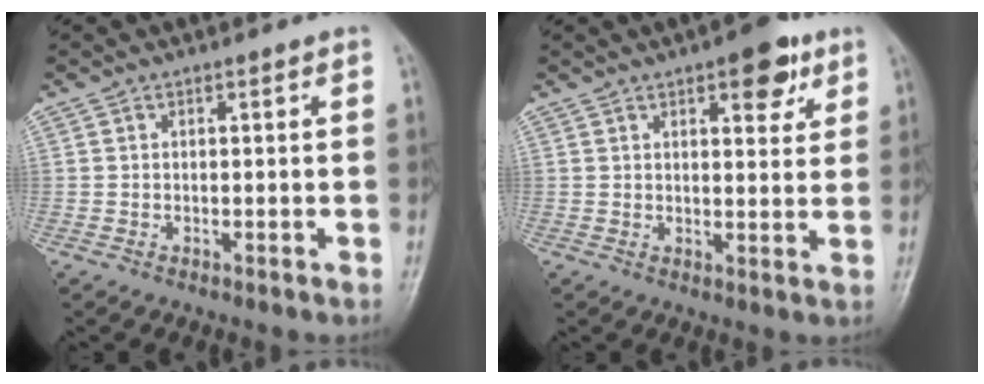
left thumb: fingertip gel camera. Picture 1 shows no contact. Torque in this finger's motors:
{"motor_torque": [0.83, 0.90, 0.49, -0.60, 0.01]}